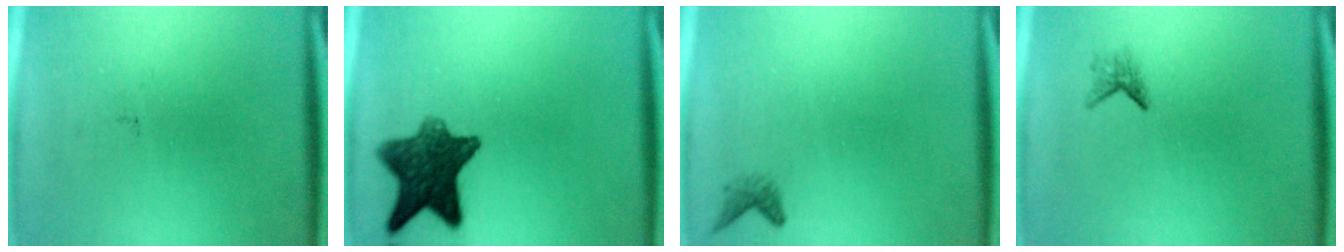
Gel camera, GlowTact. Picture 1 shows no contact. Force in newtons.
{"total": 10.5}
{"total": 1.3}
{"total": 1.2}